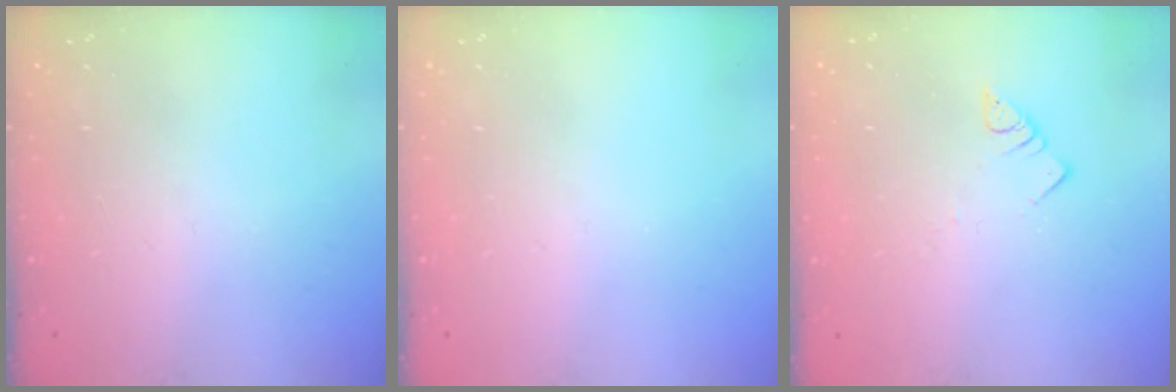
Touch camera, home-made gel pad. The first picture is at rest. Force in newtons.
{"total": 0.0}
{"total": 3.0, "press": 3.0, "slide": 0.1}